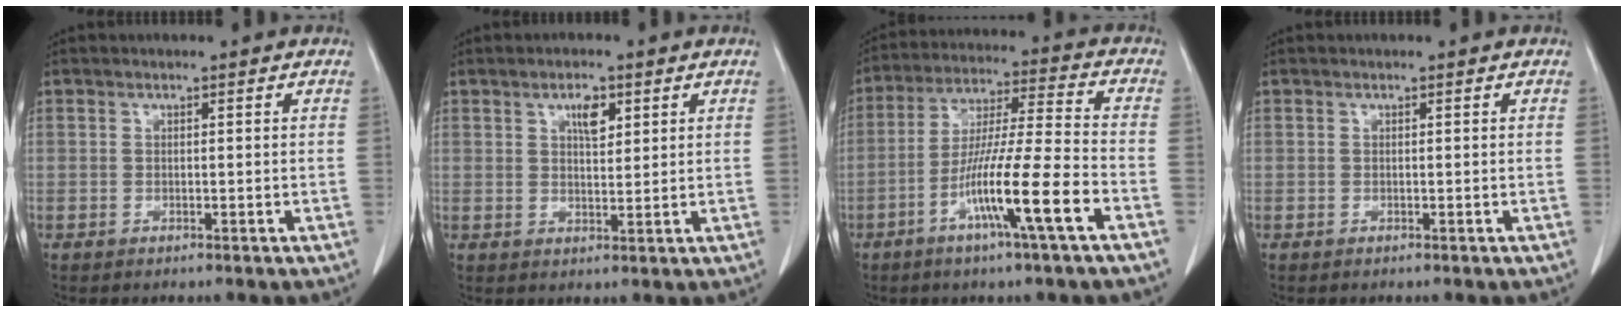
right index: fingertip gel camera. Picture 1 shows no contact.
{"total": 3.5, "force": [1.8, 1.7, 2.5], "torque": [-0.040, -0.002, 0.031]}
{"total": 13.6, "force": [-6.1, -0.7, 12.2], "torque": [-0.225, -0.008, -0.112]}
{"total": 0.0}